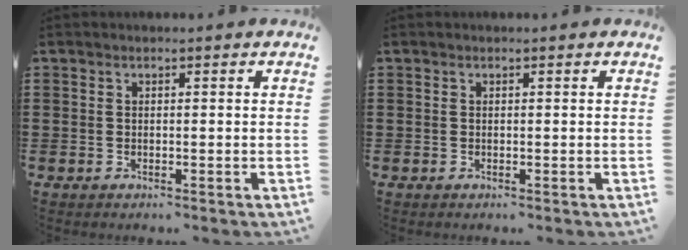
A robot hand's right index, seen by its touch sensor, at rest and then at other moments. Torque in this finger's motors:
{"motor_torque": [0.00, 0.00, 0.00, 0.00]}